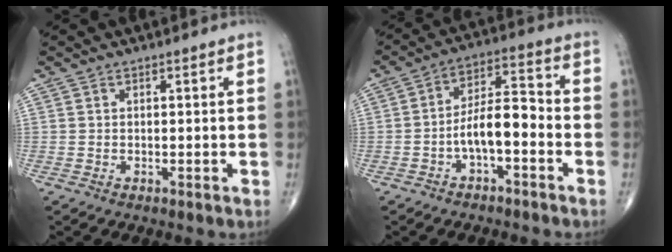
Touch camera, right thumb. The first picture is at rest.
{"total": 8.7, "force": [-2.9, 3.5, 7.4], "torque": [-0.121, 0.044, -0.054]}